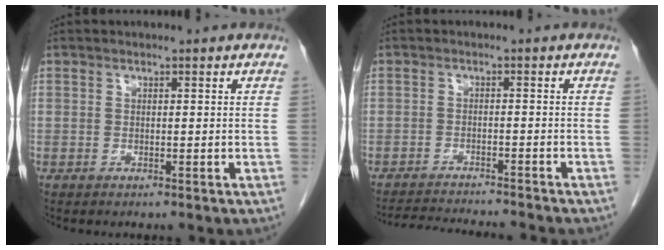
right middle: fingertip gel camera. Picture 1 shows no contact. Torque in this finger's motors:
{"motor_torque": [0.34, -0.28, 0.02, 0.01]}